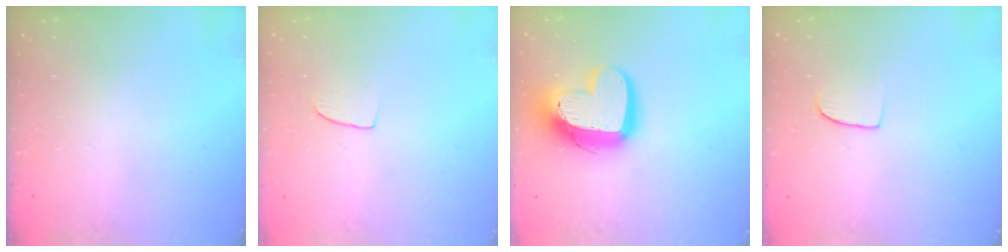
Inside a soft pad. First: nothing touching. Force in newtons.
{"total": 5.9, "press": 5.9, "slide": 0.4}
{"total": 16.6, "press": 16.6, "slide": 1.3}
{"total": 6.4, "press": 6.3, "slide": 0.4}